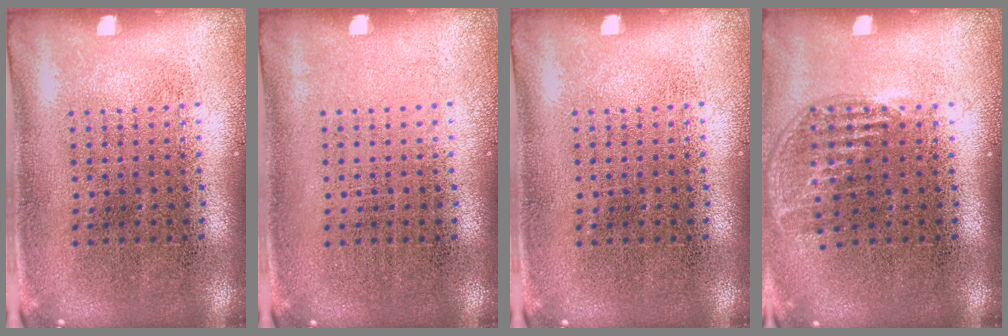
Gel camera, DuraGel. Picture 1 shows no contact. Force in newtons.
{"total": 0.0}
{"total": 0.0}
{"total": 1.1, "press": 1.0, "slide": 0.6}